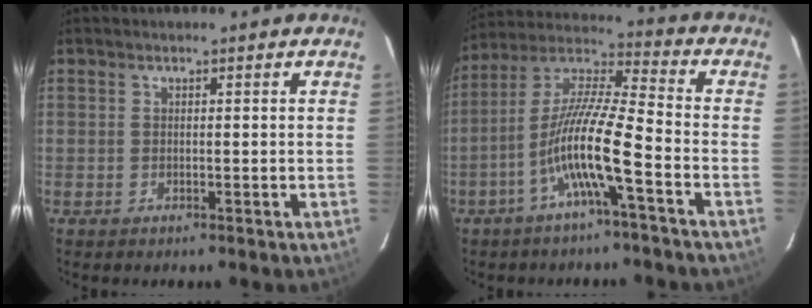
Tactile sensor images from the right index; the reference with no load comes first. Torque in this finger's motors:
{"motor_torque": [1.82, -0.32, 1.05, 0.21]}